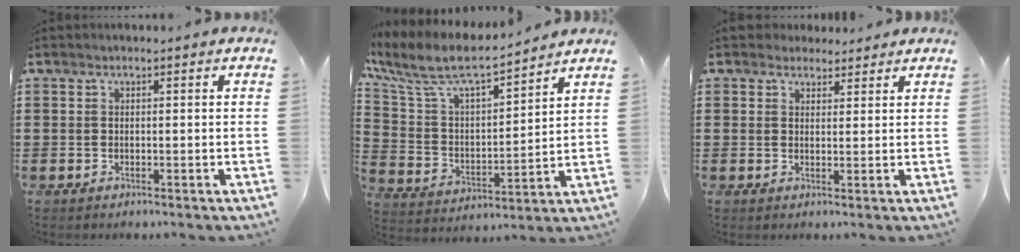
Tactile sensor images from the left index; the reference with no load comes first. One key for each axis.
{"total": 8.6, "fx": 7.2, "fy": 2.0, "fz": 4.1, "tx": -0.113, "ty": -0.043, "tz": 0.122}
{"total": 2.7, "fx": 2.2, "fy": 1.6, "fz": 0.1, "tx": -0.001, "ty": 0.005, "tz": 0.040}